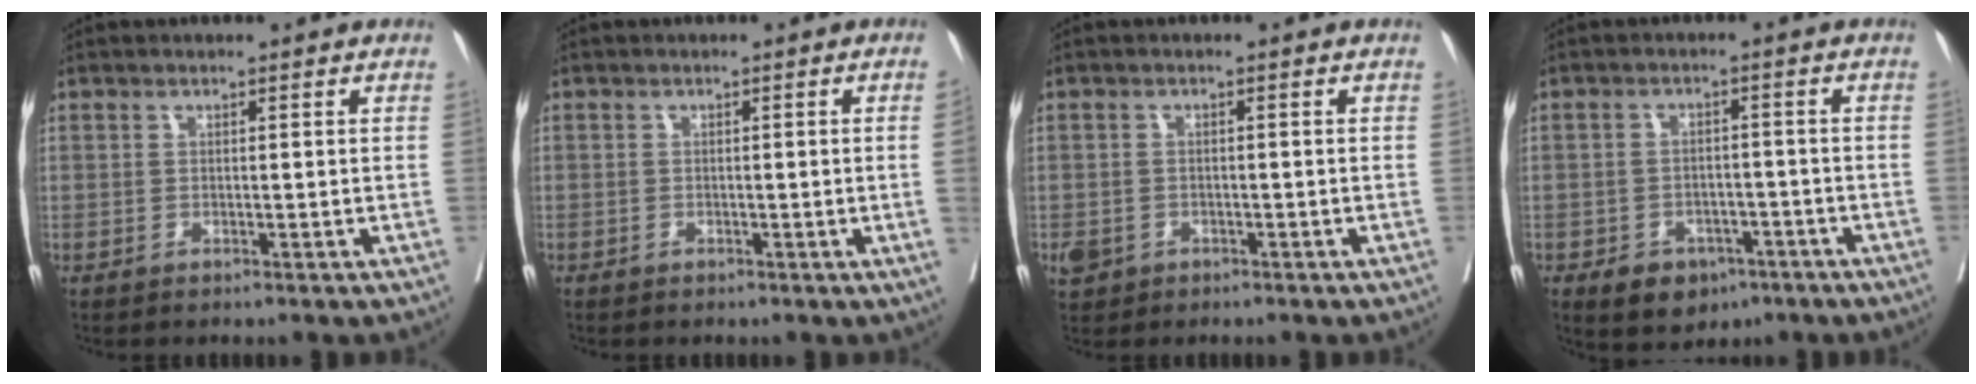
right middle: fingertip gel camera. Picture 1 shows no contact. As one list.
[{"total": 1.1, "force": [-0.3, -0.3, 1.1], "torque": [-0.017, -0.002, -0.004]}, {"total": 2.9, "force": [-1.5, 2.4, 0.8], "torque": [-0.014, 0.003, -0.022]}, {"total": 6.1, "force": [-3.6, 4.2, 2.6], "torque": [-0.036, 0.004, -0.045]}]